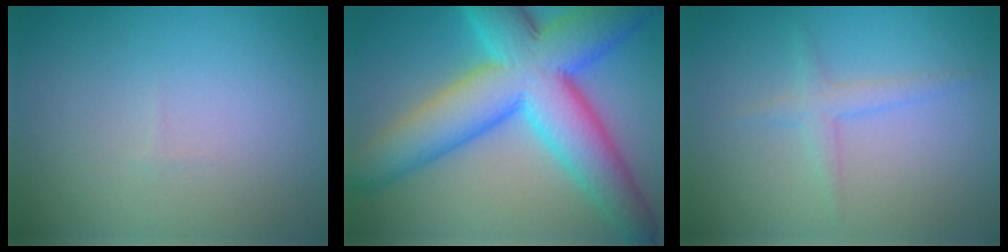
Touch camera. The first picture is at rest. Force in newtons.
{"total": 12.3, "press": 12.3, "slide": 0.3}
{"total": 1.6, "press": 1.6, "slide": 0.1}